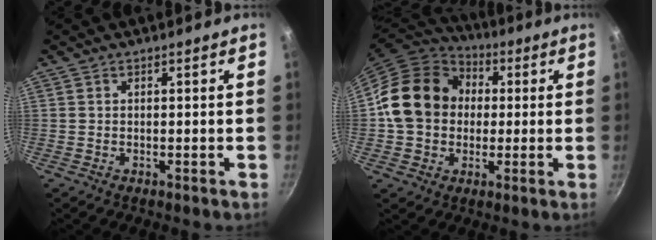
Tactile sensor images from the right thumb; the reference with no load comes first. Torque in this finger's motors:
{"motor_torque": [1.16, 2.73, 0.67, -0.62, 0.24]}